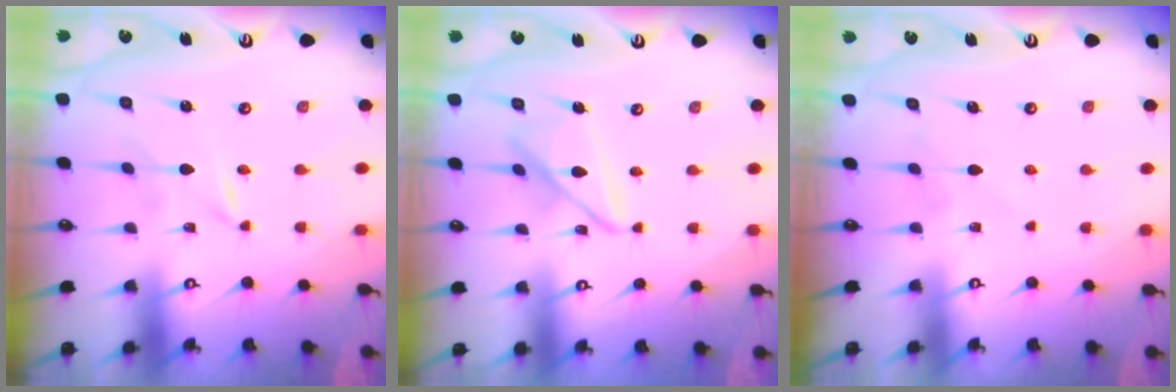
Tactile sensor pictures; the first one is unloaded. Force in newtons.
{"total": 10.2, "press": 10.2, "slide": 0.7}
{"total": 3.4, "press": 3.4, "slide": 0.3}